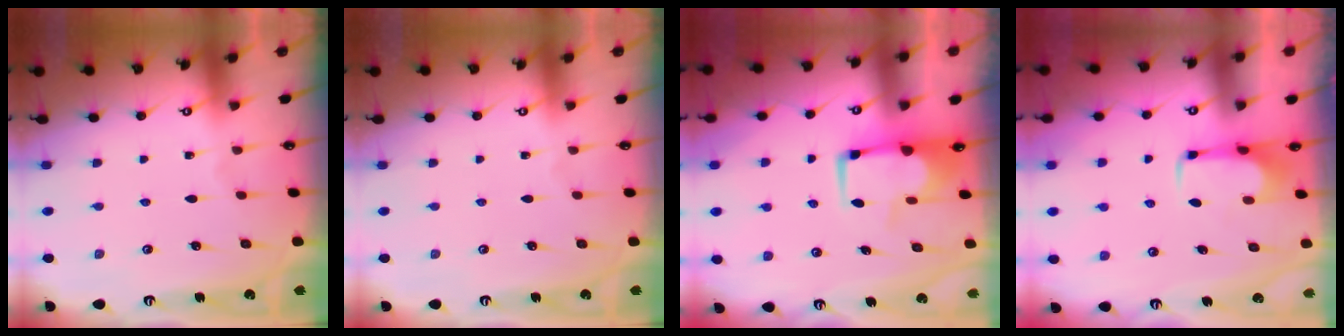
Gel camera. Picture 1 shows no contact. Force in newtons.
{"total": 0.0}
{"total": 1.7, "press": 1.4, "slide": 0.8}
{"total": 1.9, "press": 1.9, "slide": 0.2}